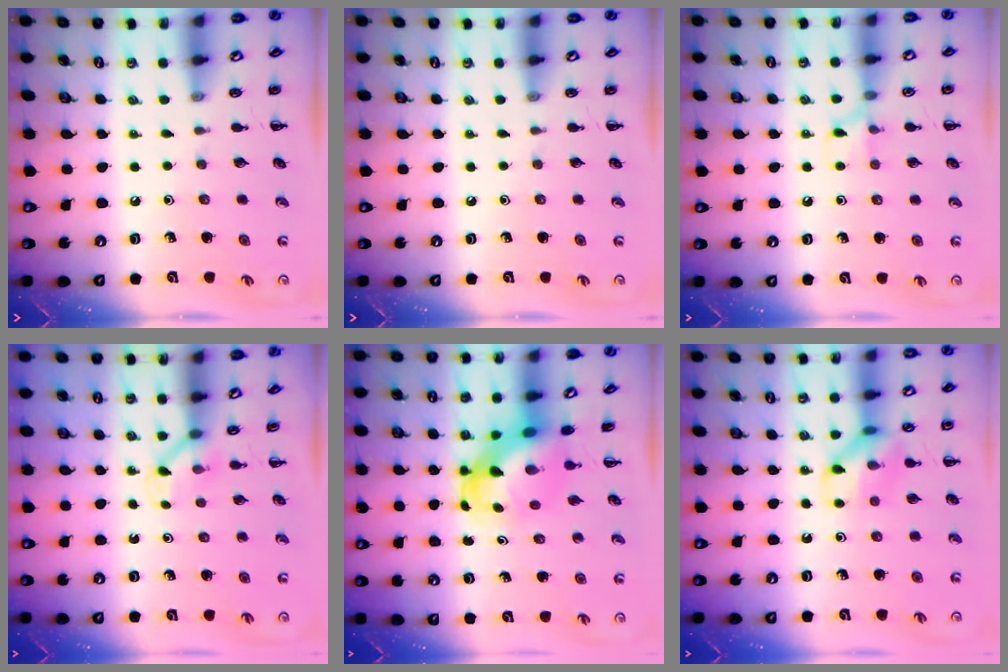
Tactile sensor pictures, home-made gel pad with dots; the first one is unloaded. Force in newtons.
{"total": 0.0}
{"total": 5.9, "press": 5.8, "slide": 0.8}
{"total": 3.5, "press": 3.4, "slide": 1.0}
{"total": 5.7, "press": 5.4, "slide": 1.6}
{"total": 10.1, "press": 10.1, "slide": 0.1}